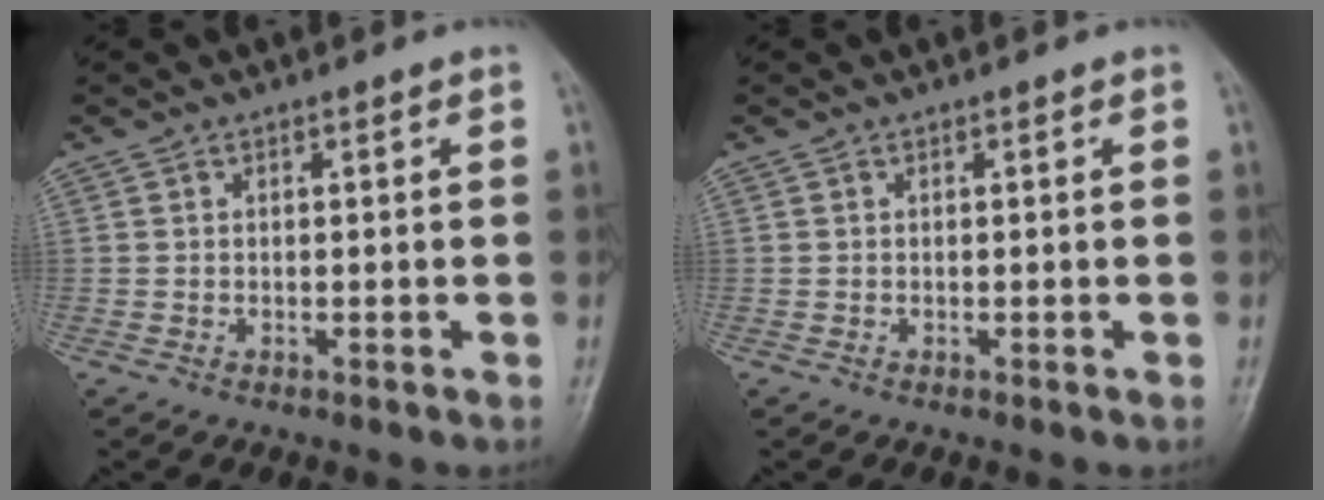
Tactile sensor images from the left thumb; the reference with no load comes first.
{"total": 0.0}